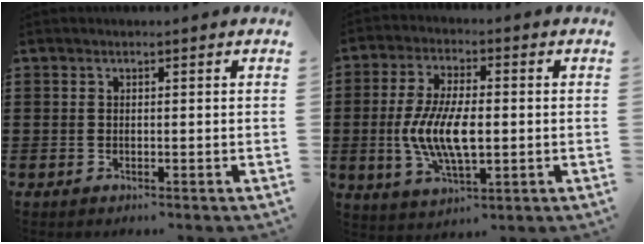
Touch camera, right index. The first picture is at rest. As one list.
[{"total": 9.5, "force": [-1.1, 4.0, 8.5], "torque": [-0.190, -0.007, -0.025]}]